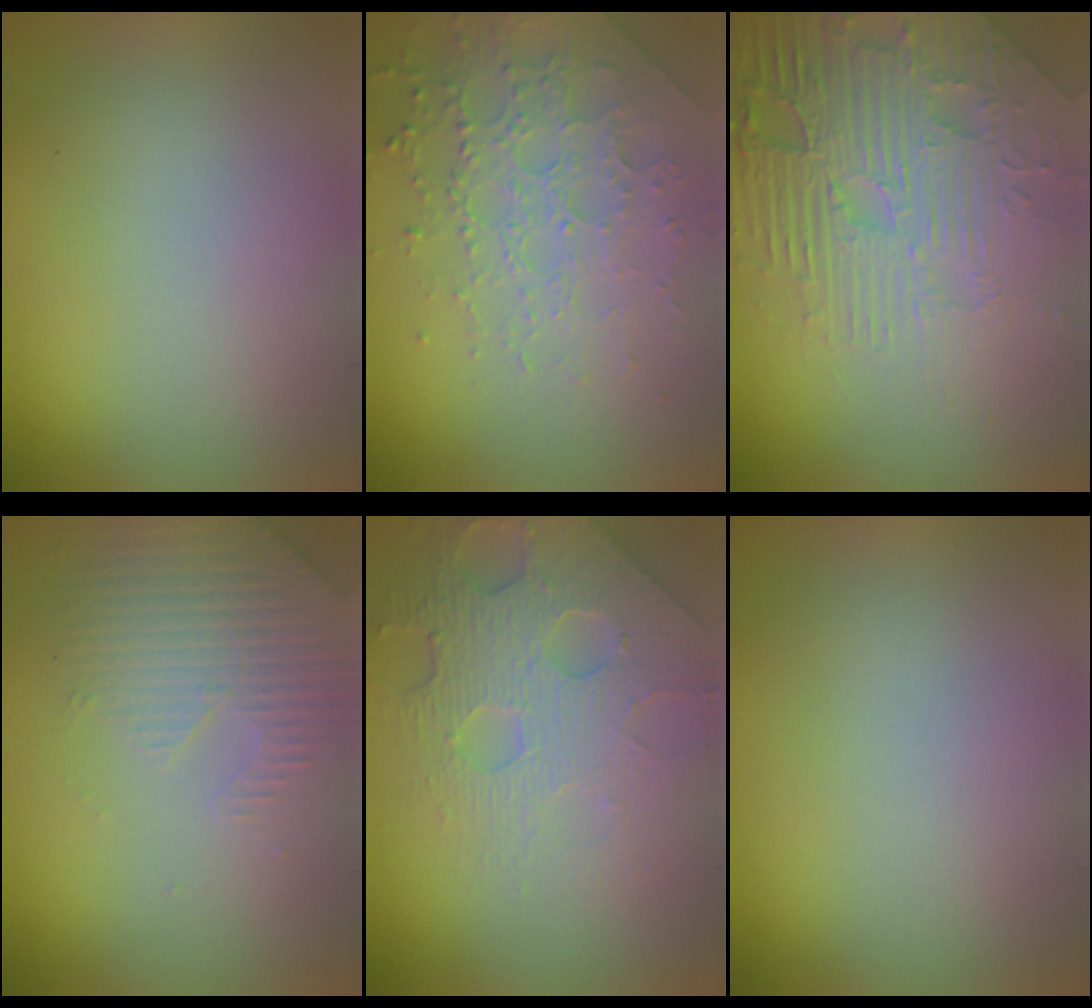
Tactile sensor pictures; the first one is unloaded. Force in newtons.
{"total": 3.7, "press": 3.5, "slide": 1.1}
{"total": 7.3, "press": 5.9, "slide": 4.4}
{"total": 3.5, "press": 3.4, "slide": 0.9}
{"total": 5.2, "press": 4.6, "slide": 2.3}
{"total": 0.0}